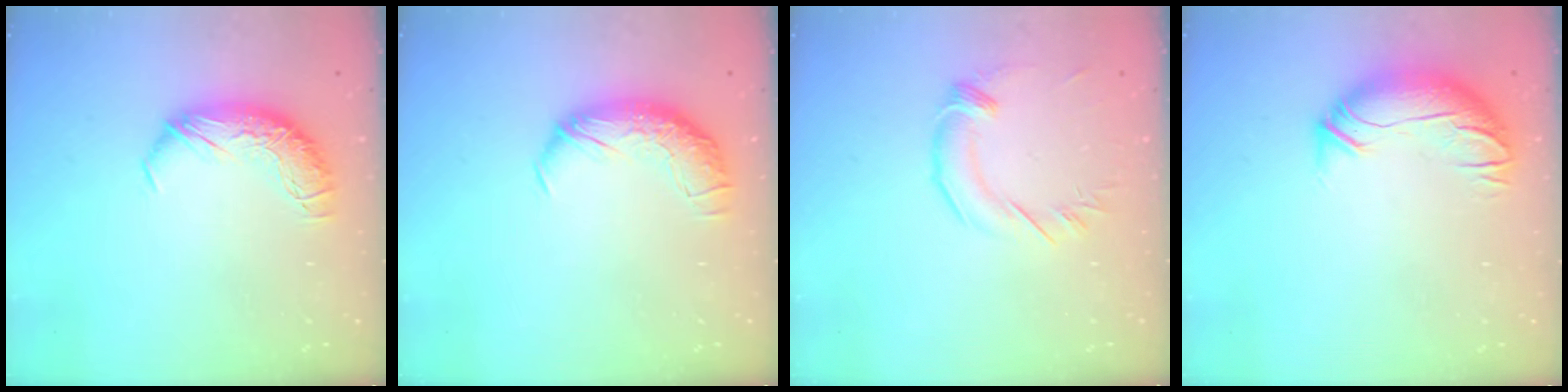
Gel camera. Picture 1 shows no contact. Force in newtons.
{"total": 2.4, "press": 1.1, "slide": 2.2}
{"total": 1.6, "press": 1.6, "slide": 0.3}
{"total": 3.2, "press": 1.6, "slide": 2.8}